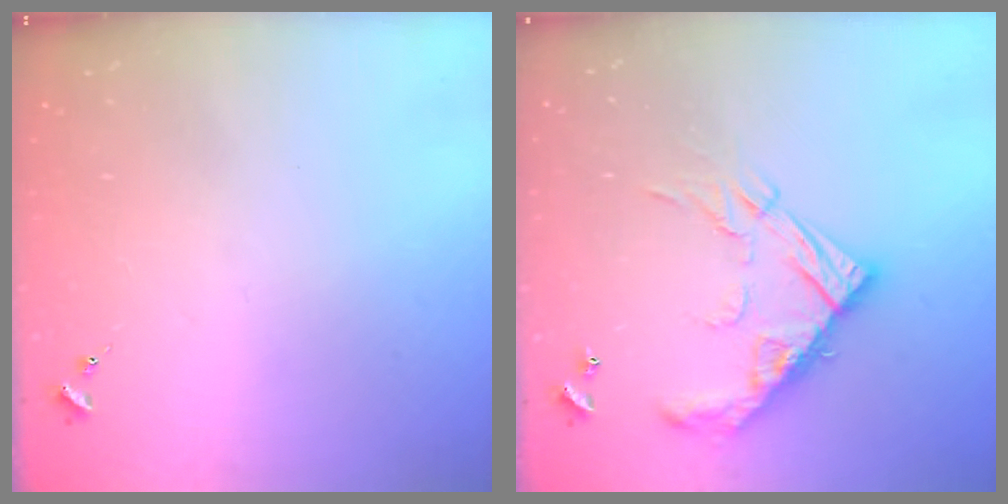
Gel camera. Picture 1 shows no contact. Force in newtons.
{"total": 17.6, "press": 17.6, "slide": 1.2}